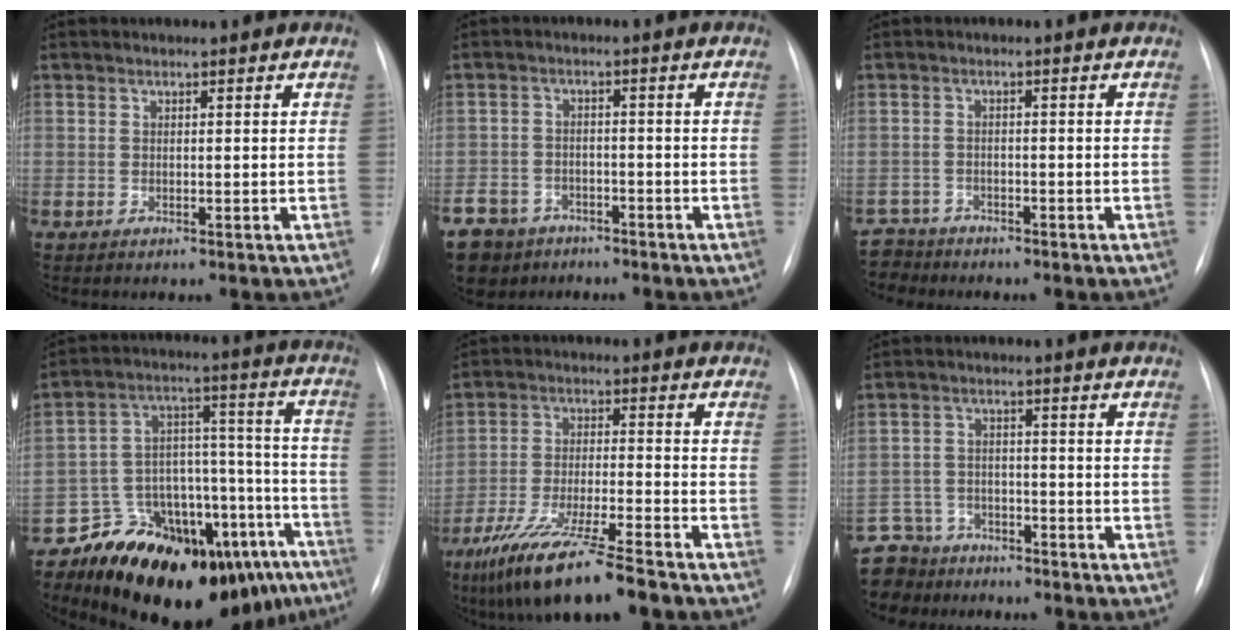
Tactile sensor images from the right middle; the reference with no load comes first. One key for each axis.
{"total": 11.0, "fx": -7.8, "fy": 7.3, "fz": 2.8, "tx": -0.081, "ty": -0.002, "tz": -0.121}
{"total": 3.9, "fx": -3.4, "fy": 1.3, "fz": -1.3, "tx": 0.024, "ty": -0.006, "tz": -0.067}
{"total": 22.8, "fx": -16.6, "fy": 8.7, "fz": 13.0, "tx": -0.104, "ty": 0.066, "tz": -0.232}
{"total": 14.3, "fx": -10.6, "fy": 1.1, "fz": 9.5, "tx": -0.185, "ty": -0.043, "tz": -0.181}
{"total": 9.0, "fx": -7.7, "fy": 4.7, "fz": 0.1, "tx": -0.015, "ty": 0.013, "tz": -0.133}